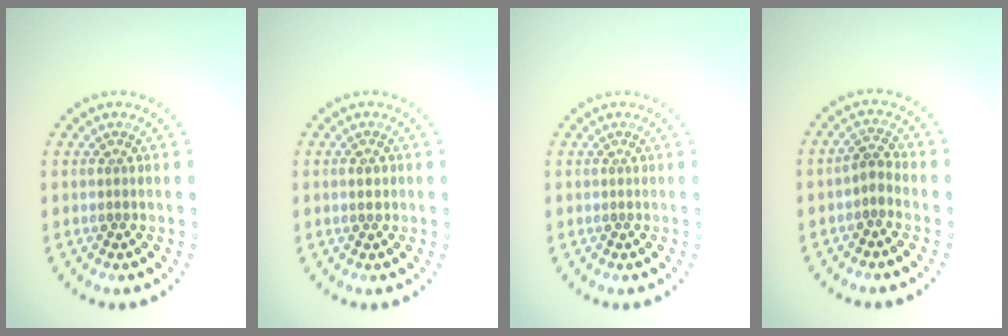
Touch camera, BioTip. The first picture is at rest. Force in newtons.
{"total": 1.1, "press": 1.1, "slide": 0.1}
{"total": 0.0}
{"total": 1.5, "press": 1.3, "slide": 0.8}